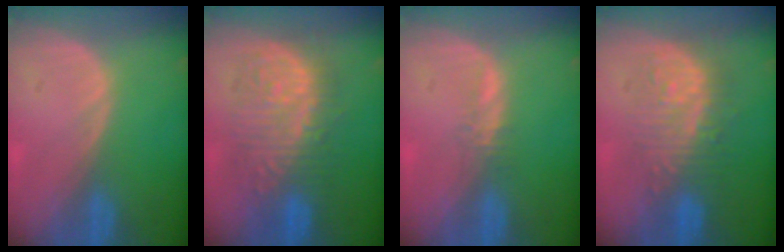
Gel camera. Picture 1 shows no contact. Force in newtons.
{"total": 10.3, "press": 10.3, "slide": 0.5}
{"total": 1.3, "press": 1.2, "slide": 0.5}
{"total": 9.1, "press": 8.9, "slide": 2.1}